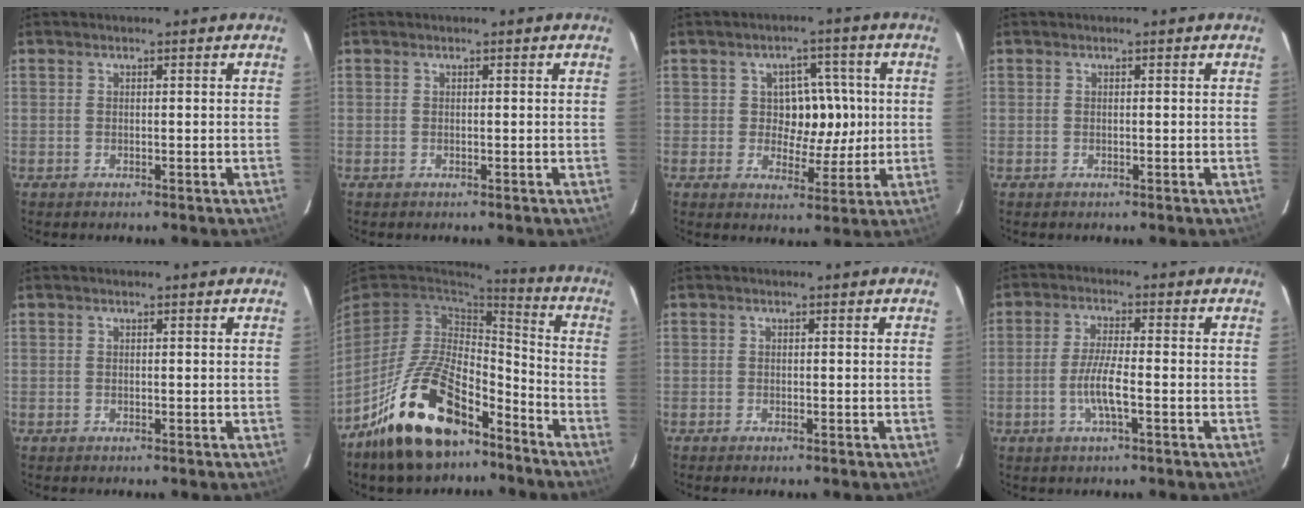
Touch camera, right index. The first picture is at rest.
{"total": 0.0}
{"total": 7.2, "force": [0.4, 6.0, 4.0], "torque": [-0.061, 0.008, 0.008]}
{"total": 0.0}
{"total": 0.0}
{"total": 20.9, "force": [-13.4, 9.4, 13.0], "torque": [-0.259, 0.002, -0.224]}
{"total": 0.5, "force": [-0.5, 0.1, 0.3], "torque": [-0.005, -0.001, -0.009]}
{"total": 5.5, "force": [-1.9, 0.6, 5.1], "torque": [-0.103, -0.005, -0.036]}